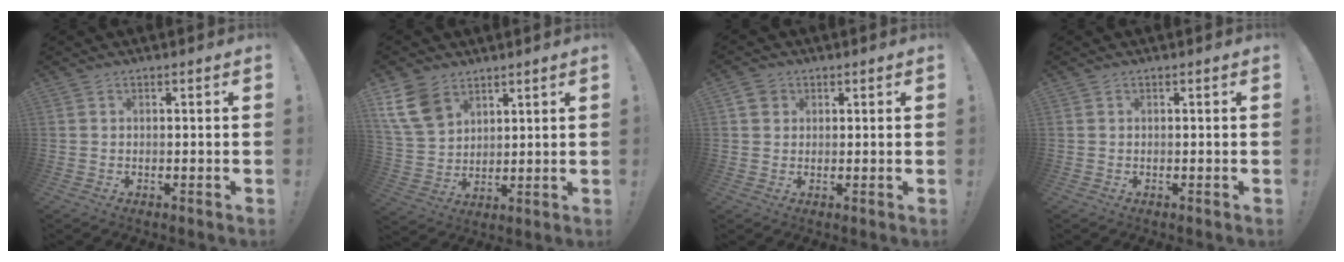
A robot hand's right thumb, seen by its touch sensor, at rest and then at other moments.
{"total": 12.2, "force": [7.1, 8.3, 5.6], "torque": [-0.114, -0.030, 0.146]}
{"total": 3.5, "force": [1.7, 2.8, 1.1], "torque": [-0.014, -0.003, 0.031]}
{"total": 0.0}